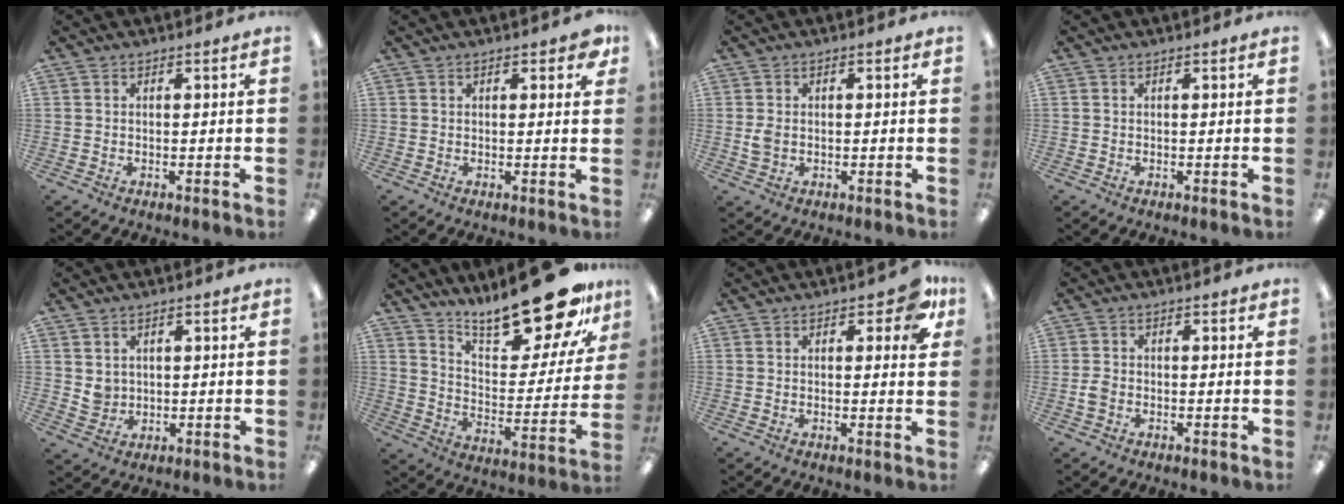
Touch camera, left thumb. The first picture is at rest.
{"total": 3.3, "force": [1.8, 1.2, 2.5], "torque": [-0.028, -0.006, 0.026]}
{"total": 2.6, "force": [-0.1, 1.8, 1.9], "torque": [-0.037, 0.006, -0.002]}
{"total": 0.0}
{"total": 3.5, "force": [1.4, 3.1, 0.8], "torque": [-0.007, -0.006, 0.024]}
{"total": 22.7, "force": [18.7, 6.4, 11.1], "torque": [-0.160, -0.128, 0.312]}
{"total": 6.7, "force": [3.0, 2.8, 5.3], "torque": [-0.058, -0.009, 0.044]}
{"total": 2.4, "force": [-0.8, 1.7, 1.5], "torque": [-0.027, 0.005, -0.015]}